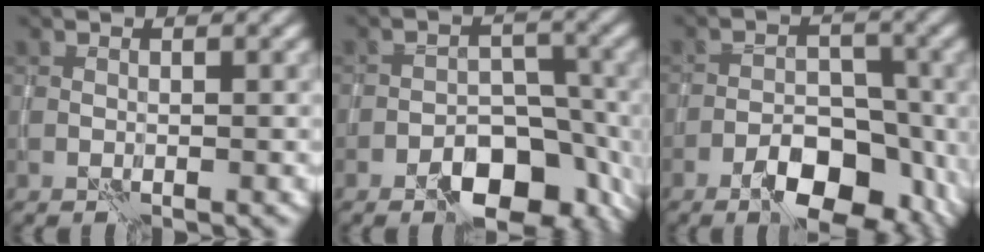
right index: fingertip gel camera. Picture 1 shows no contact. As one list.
[{"total": 9.0, "force": [-5.4, 4.8, 5.4], "torque": [-0.052, 0.003, -0.086]}, {"total": 6.7, "force": [-4.1, 3.1, 4.3], "torque": [-0.047, 0.012, -0.071]}]